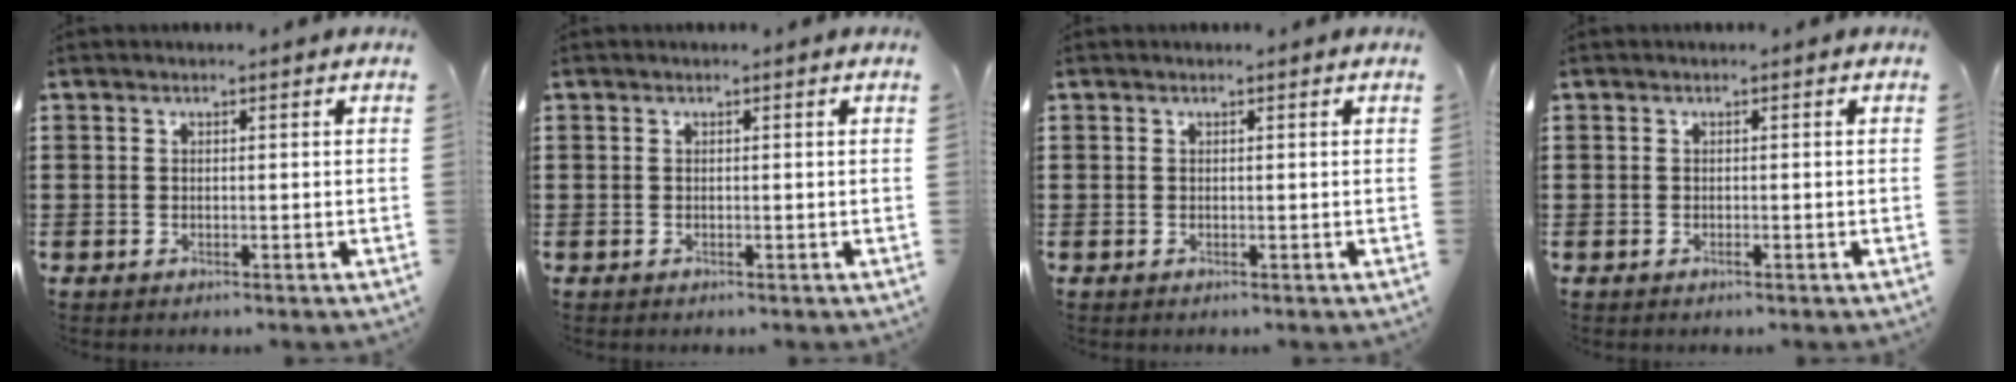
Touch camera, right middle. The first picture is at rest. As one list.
[{"total": 0.0}, {"total": 0.0}, {"total": 0.0}]